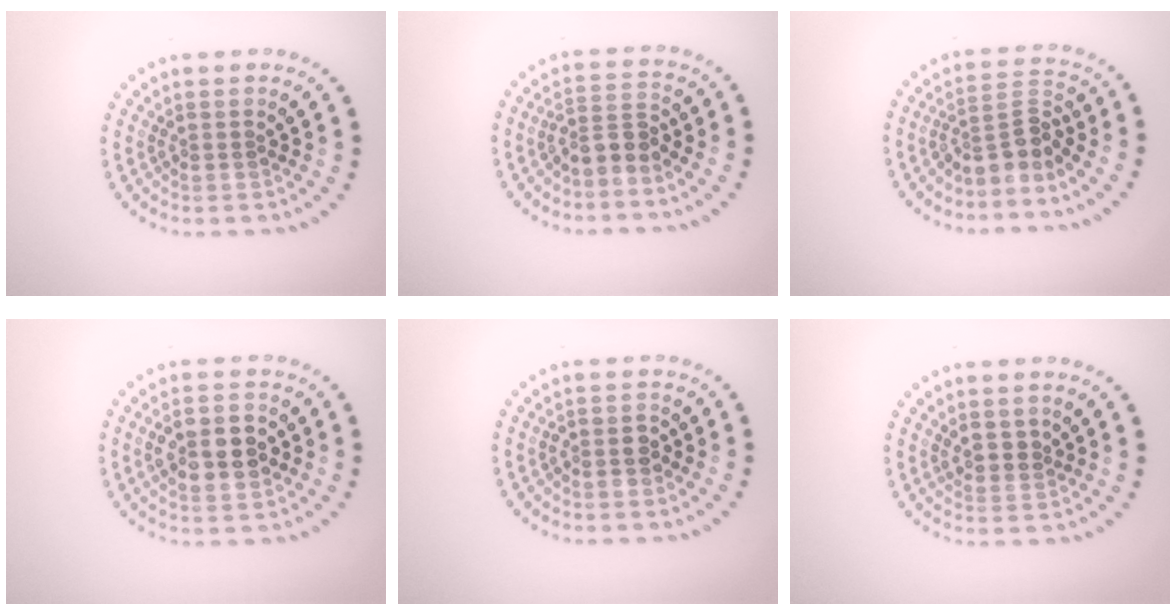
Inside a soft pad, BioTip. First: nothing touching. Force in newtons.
{"total": 2.7, "press": 1.9, "slide": 1.9}
{"total": 3.4, "press": 2.4, "slide": 2.4}
{"total": 4.8, "press": 4.8, "slide": 0.1}
{"total": 1.7, "press": 1.5, "slide": 0.7}
{"total": 1.4, "press": 1.2, "slide": 0.6}